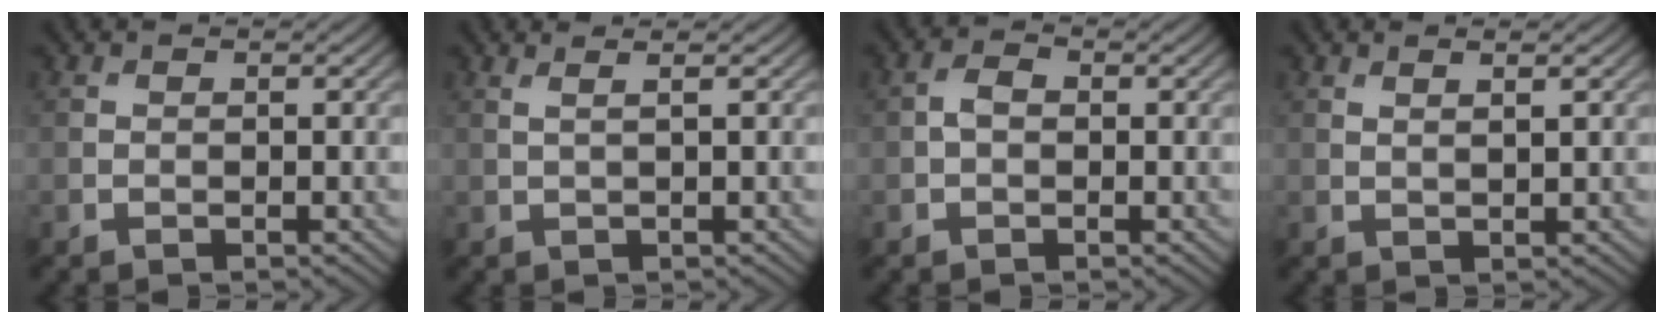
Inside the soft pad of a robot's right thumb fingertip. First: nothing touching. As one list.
[{"total": 1.8, "force": [1.0, 0.4, 1.5], "torque": [-0.020, 0.003, 0.003]}, {"total": 1.8, "force": [-0.1, 1.2, 1.3], "torque": [-0.027, 0.005, -0.007]}, {"total": 1.6, "force": [1.1, 0.2, 1.2], "torque": [-0.018, -0.002, 0.016]}]